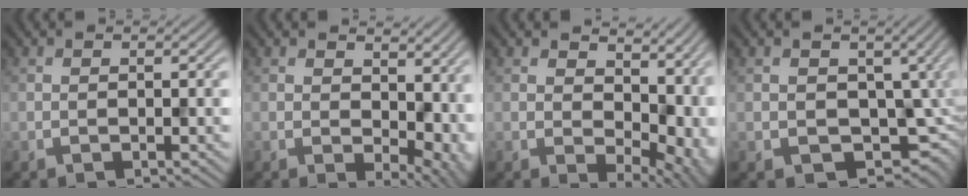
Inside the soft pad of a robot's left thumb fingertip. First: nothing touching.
{"total": 7.6, "force": [1.8, 4.9, 5.6], "torque": [-0.089, -0.017, 0.043]}
{"total": 10.1, "force": [2.9, 6.3, 7.4], "torque": [-0.091, -0.027, 0.072]}
{"total": 6.8, "force": [0.0, 5.0, 4.5], "torque": [-0.082, -0.022, -0.004]}